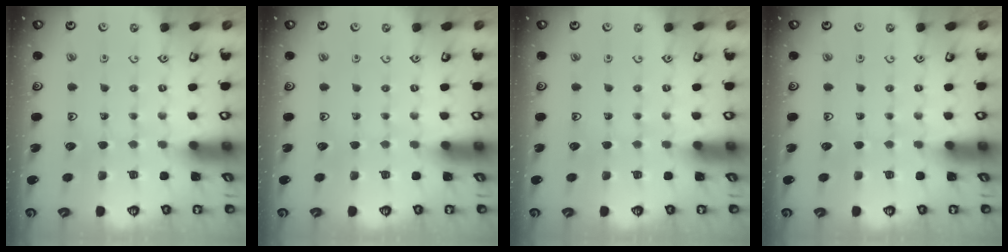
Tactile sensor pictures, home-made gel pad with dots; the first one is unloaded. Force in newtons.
{"total": 0.0}
{"total": 0.0}
{"total": 0.0}